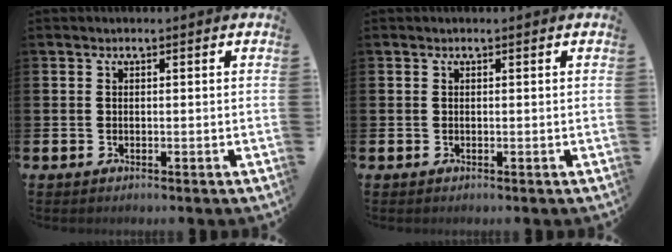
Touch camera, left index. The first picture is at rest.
{"total": 0.0}